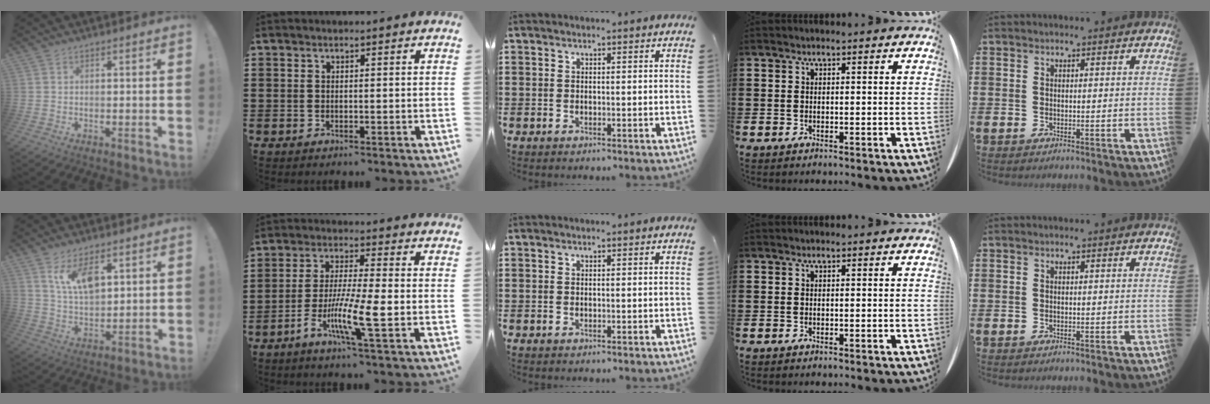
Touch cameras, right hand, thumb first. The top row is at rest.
{"thumb": {"total": 10.0, "force": [5.5, 4.8, 6.7], "torque": [-0.122, -0.021, 0.102]}, "index": {"total": 9.6, "force": [-3.7, 0.8, 8.8], "torque": [-0.177, -0.015, -0.072]}}